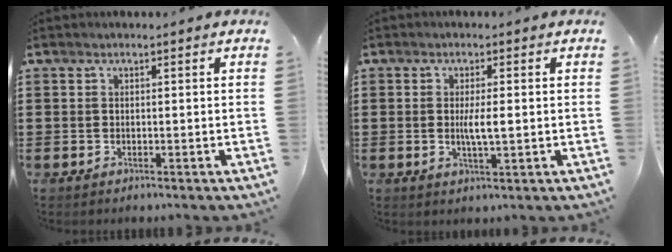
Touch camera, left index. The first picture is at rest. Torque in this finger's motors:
{"motor_torque": [0.81, 0.08, 0.34, 0.10]}